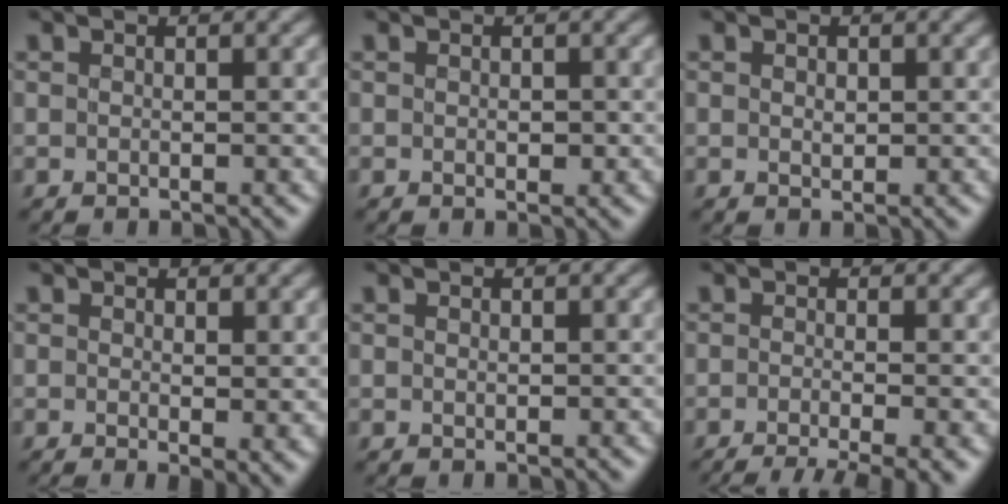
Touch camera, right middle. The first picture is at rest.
{"total": 0.8, "force": [-0.2, 0.4, 0.6], "torque": [-0.009, -0.002, 0.000]}
{"total": 0.7, "force": [0.0, 0.5, 0.4], "torque": [-0.008, -0.004, 0.004]}
{"total": 1.9, "force": [0.5, 0.5, 1.8], "torque": [-0.023, -0.012, 0.013]}
{"total": 0.0}
{"total": 5.6, "force": [-2.3, 1.6, 4.9], "torque": [-0.056, -0.015, -0.032]}